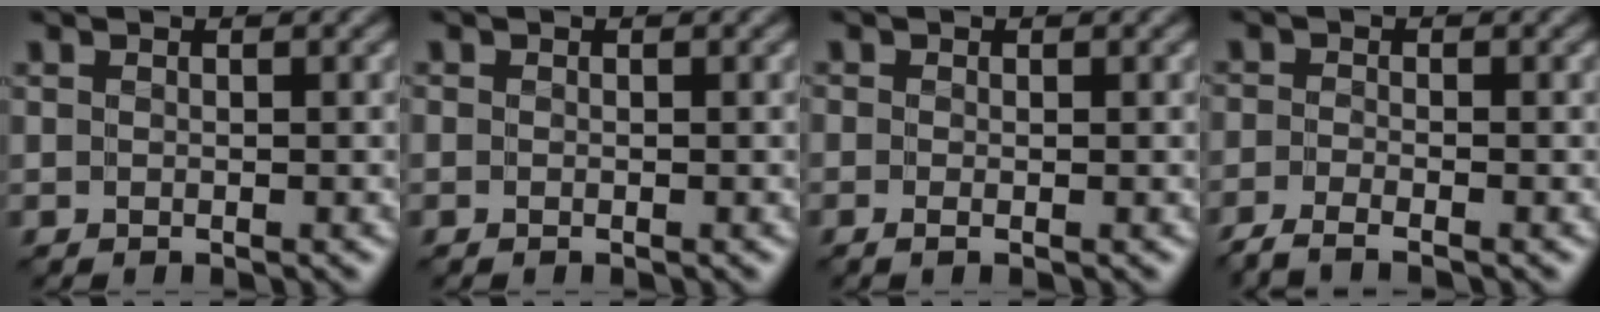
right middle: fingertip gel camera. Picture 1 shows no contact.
{"total": 0.0}
{"total": 0.6, "force": [-0.3, 0.1, 0.5], "torque": [-0.010, -0.002, -0.006]}
{"total": 2.5, "force": [-2.3, 0.2, 1.1], "torque": [-0.023, -0.007, -0.054]}